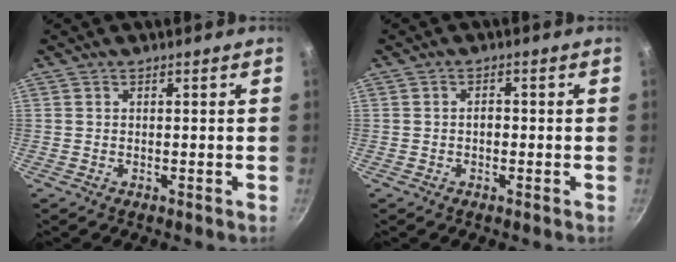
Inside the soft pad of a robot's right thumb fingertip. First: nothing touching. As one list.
[{"total": 1.5, "force": [-0.3, 1.0, 1.0], "torque": [-0.011, 0.007, -0.006]}]